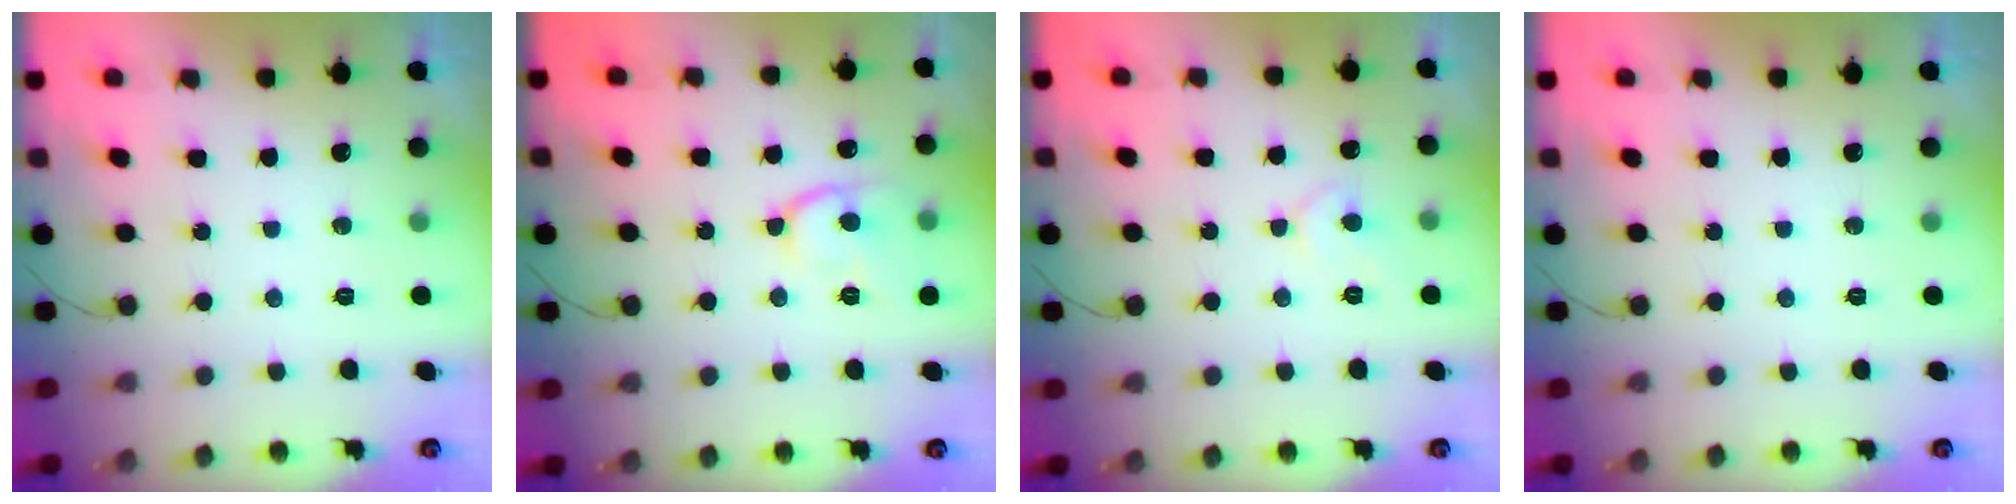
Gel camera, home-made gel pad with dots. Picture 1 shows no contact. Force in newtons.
{"total": 11.8, "press": 11.8, "slide": 1.1}
{"total": 5.4, "press": 5.3, "slide": 0.8}
{"total": 0.0}